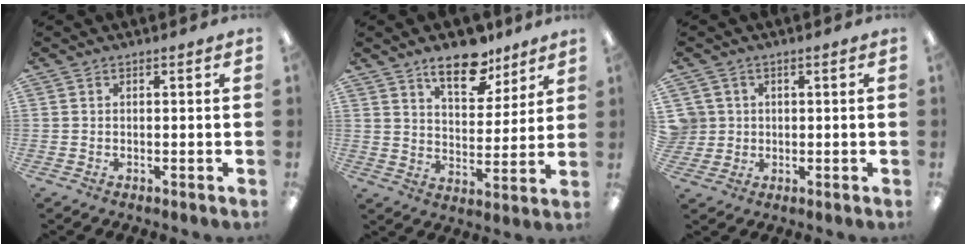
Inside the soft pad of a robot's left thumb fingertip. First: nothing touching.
{"total": 12.9, "force": [9.5, 5.8, 6.5], "torque": [-0.081, -0.056, 0.166]}
{"total": 3.9, "force": [0.6, 3.8, 0.1], "torque": [-0.015, 0.007, 0.013]}